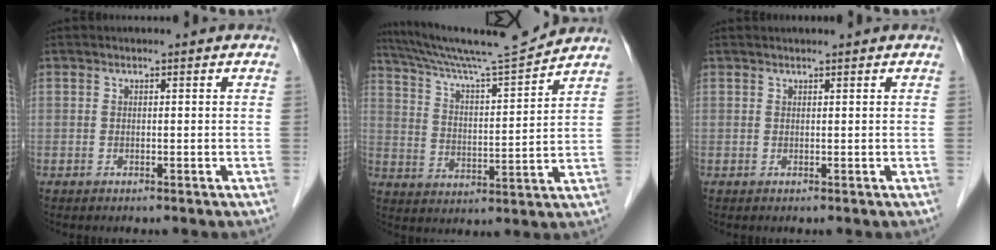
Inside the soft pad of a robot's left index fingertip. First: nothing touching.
{"total": 13.2, "force": [12.6, -1.7, 3.7], "torque": [-0.072, -0.014, 0.210]}
{"total": 1.5, "force": [1.4, -0.1, 0.5], "torque": [-0.004, 0.017, 0.025]}